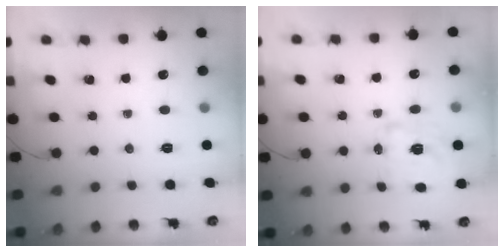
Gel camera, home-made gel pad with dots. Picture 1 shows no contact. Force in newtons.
{"total": 2.4, "press": 2.4, "slide": 0.3}